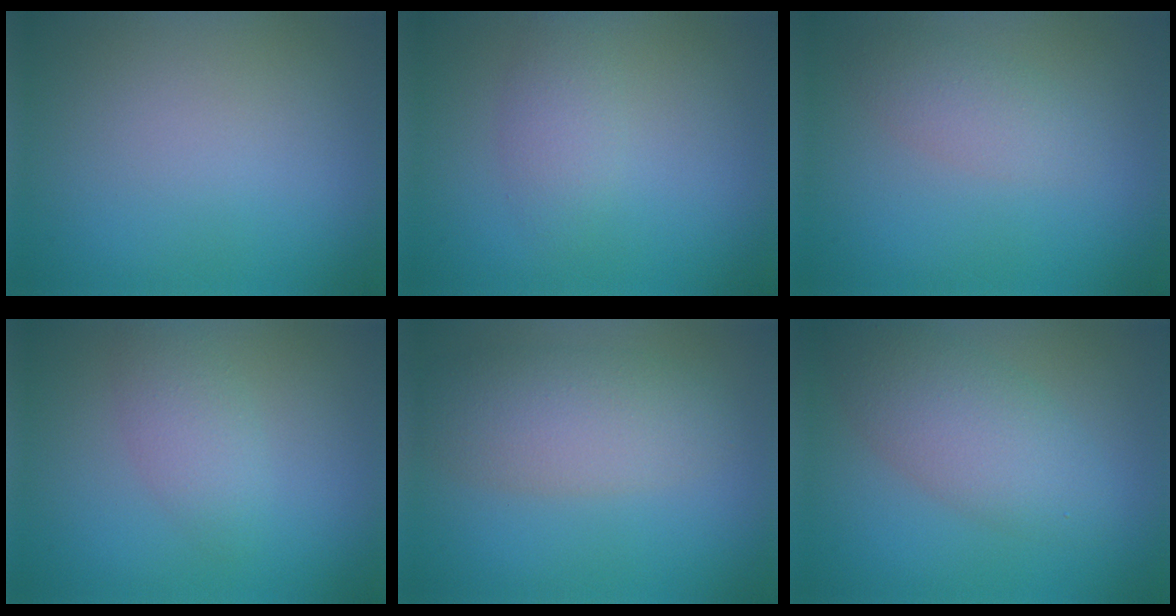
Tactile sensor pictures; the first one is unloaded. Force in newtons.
{"total": 1.9, "press": 1.9, "slide": 0.1}
{"total": 2.1, "press": 2.1, "slide": 0.0}
{"total": 2.4, "press": 2.4, "slide": 0.0}
{"total": 4.6, "press": 4.6, "slide": 0.1}
{"total": 4.7, "press": 4.7, "slide": 0.3}